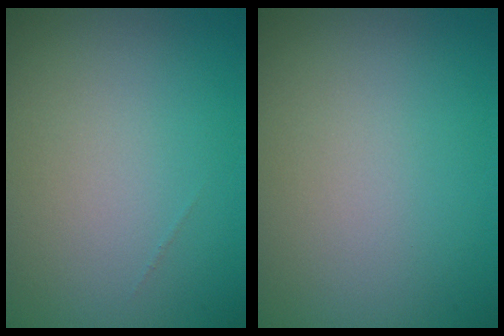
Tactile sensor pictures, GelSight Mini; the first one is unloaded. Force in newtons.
{"total": 0.0}